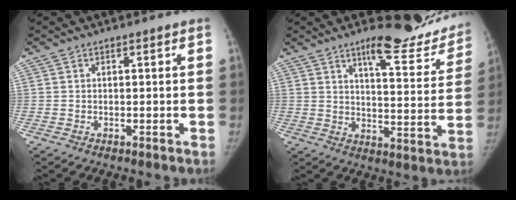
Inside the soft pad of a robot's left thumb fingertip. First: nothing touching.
{"total": 16.3, "force": [13.5, 4.2, 8.2], "torque": [-0.065, -0.096, 0.171]}